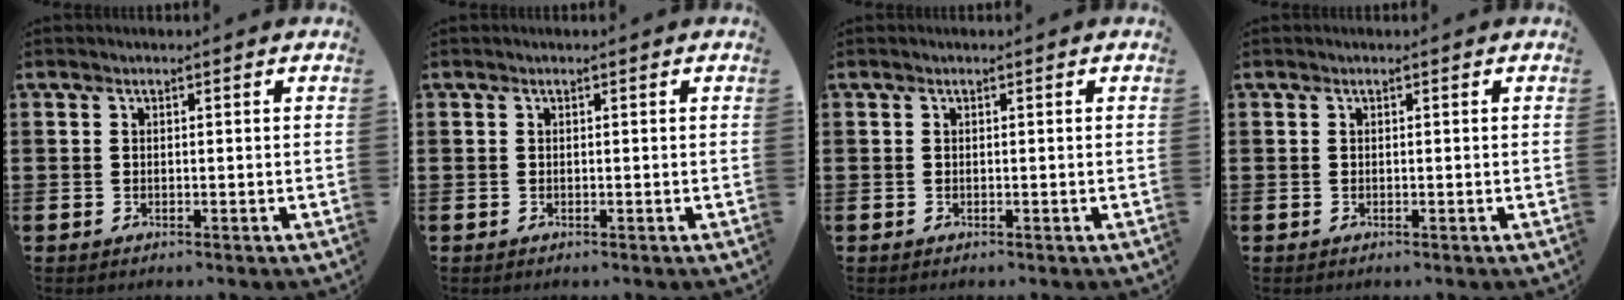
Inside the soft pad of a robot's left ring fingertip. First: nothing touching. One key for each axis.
{"total": 0.0}
{"total": 0.0}
{"total": 0.0}